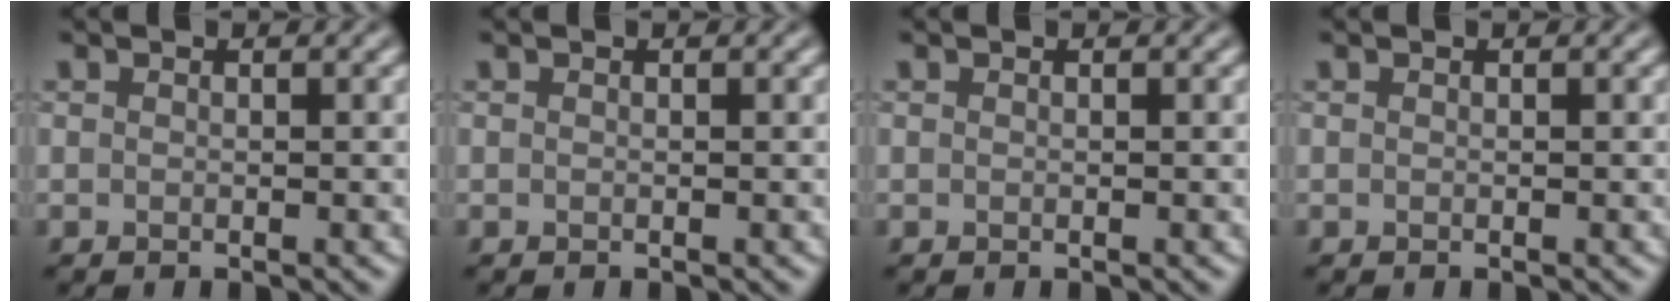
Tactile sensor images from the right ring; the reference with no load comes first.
{"total": 0.0}
{"total": 0.0}
{"total": 0.0}